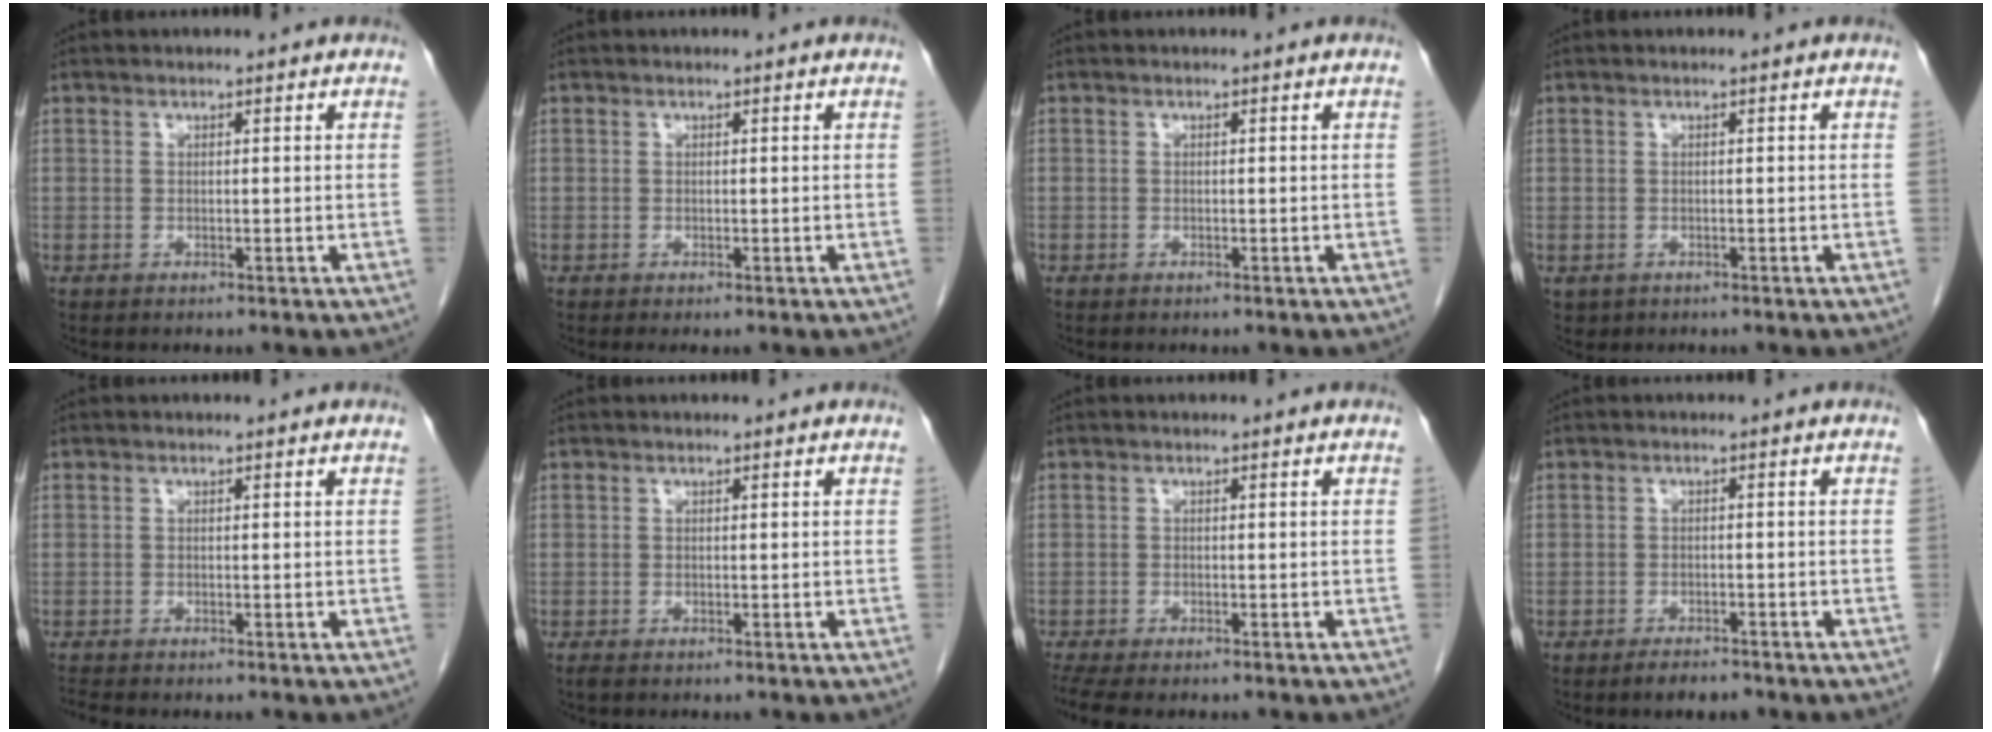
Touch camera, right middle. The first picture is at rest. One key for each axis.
{"total": 0.5, "fx": -0.4, "fy": 0.1, "fz": 0.4, "tx": -0.006, "ty": -0.003, "tz": -0.004}
{"total": 0.0}
{"total": 1.5, "fx": -1.1, "fy": 1.1, "fz": -0.1, "tx": -0.006, "ty": 0.003, "tz": -0.017}
{"total": 0.9, "fx": -0.9, "fy": -0.4, "fz": 0.0, "tx": -0.007, "ty": -0.004, "tz": -0.017}
{"total": 0.5, "fx": -0.4, "fy": 0.1, "fz": 0.3, "tx": -0.011, "ty": -0.003, "tz": -0.008}
{"total": 6.3, "fx": -5.1, "fy": 1.6, "fz": 3.2, "tx": -0.055, "ty": -0.008, "tz": -0.082}
{"total": 2.6, "fx": -2.1, "fy": 0.8, "fz": 1.3, "tx": -0.025, "ty": -0.002, "tz": -0.030}